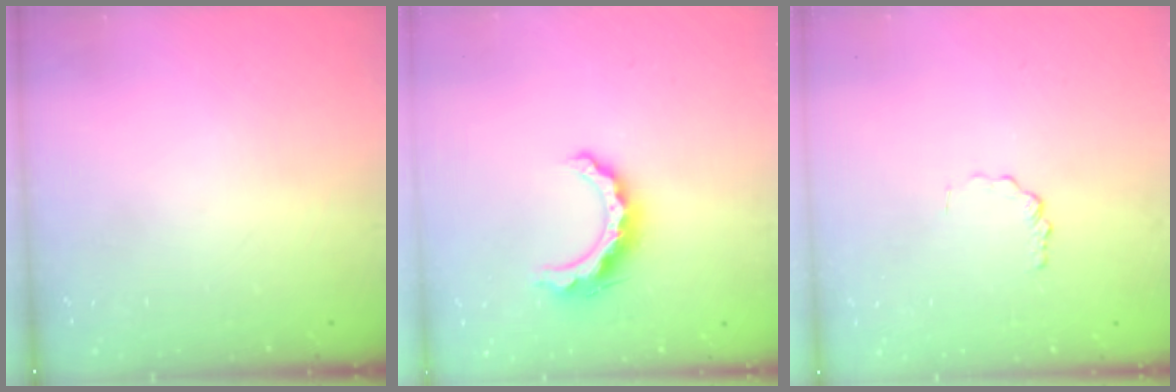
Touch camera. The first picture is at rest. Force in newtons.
{"total": 10.3, "press": 10.3, "slide": 0.3}
{"total": 1.4, "press": 1.4, "slide": 0.2}